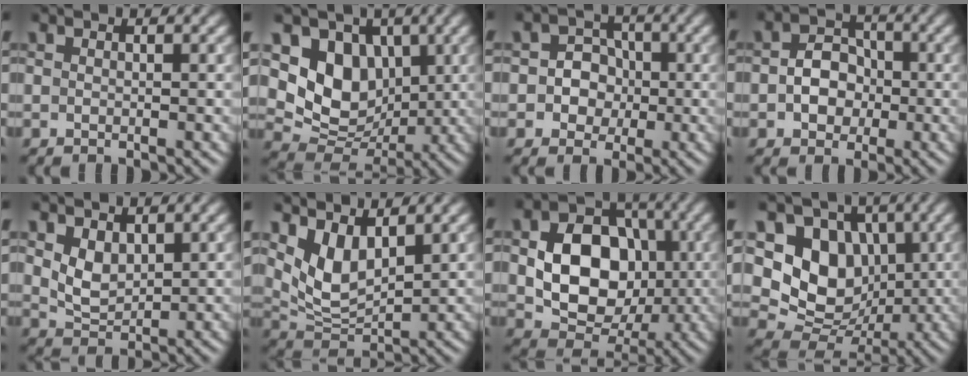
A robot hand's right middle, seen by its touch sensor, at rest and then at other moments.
{"total": 7.2, "force": [1.8, 5.8, 3.9], "torque": [-0.064, -0.016, 0.027]}
{"total": 3.9, "force": [-0.2, 3.6, 1.5], "torque": [-0.002, 0.010, -0.026]}
{"total": 3.9, "force": [-0.6, 3.1, 2.3], "torque": [-0.025, 0.001, -0.020]}
{"total": 2.7, "force": [1.1, 1.8, 1.7], "torque": [-0.039, -0.006, 0.028]}
{"total": 4.9, "force": [2.5, 2.5, 3.5], "torque": [-0.078, -0.015, 0.053]}
{"total": 9.1, "force": [-0.2, 6.9, 5.9], "torque": [-0.101, 0.002, -0.006]}
{"total": 8.1, "force": [1.6, 6.6, 4.5], "torque": [-0.078, -0.016, 0.022]}